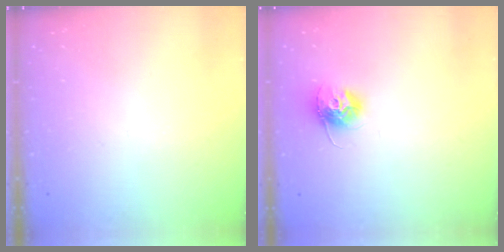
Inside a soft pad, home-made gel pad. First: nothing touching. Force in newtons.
{"total": 11.2, "press": 11.2, "slide": 0.7}